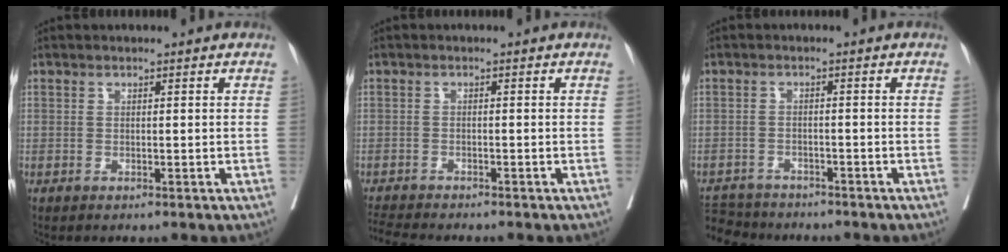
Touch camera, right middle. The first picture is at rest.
{"total": 4.1, "force": [-4.0, 0.0, 1.0], "torque": [-0.020, -0.017, -0.070]}
{"total": 7.2, "force": [-6.7, 2.5, 0.9], "torque": [-0.023, -0.002, -0.107]}